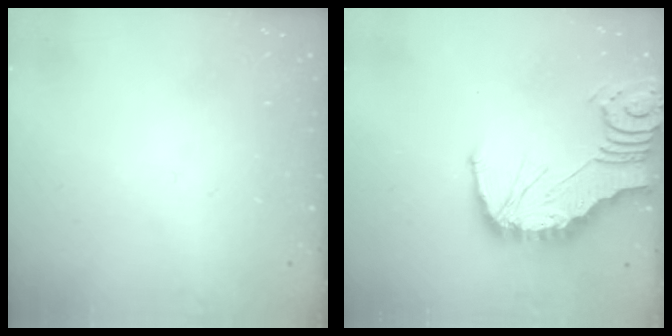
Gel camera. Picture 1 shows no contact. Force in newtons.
{"total": 5.6, "press": 5.5, "slide": 0.6}